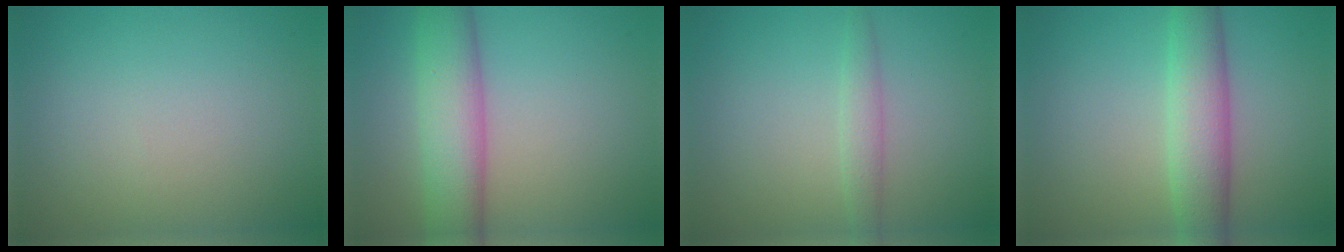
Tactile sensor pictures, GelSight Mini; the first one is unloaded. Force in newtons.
{"total": 6.8, "press": 6.8, "slide": 0.2}
{"total": 1.6, "press": 1.6, "slide": 0.0}
{"total": 5.2, "press": 5.2, "slide": 0.1}